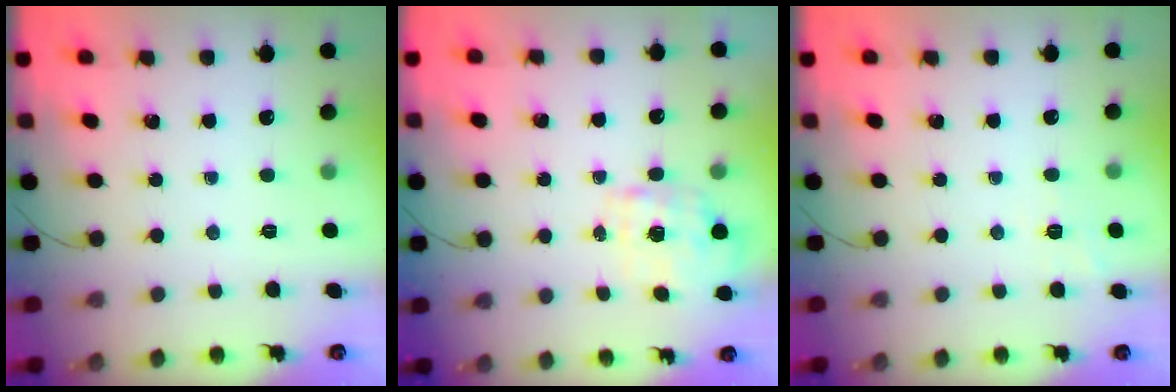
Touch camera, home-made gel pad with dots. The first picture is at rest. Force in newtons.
{"total": 1.8, "press": 1.7, "slide": 0.6}
{"total": 2.0, "press": 1.5, "slide": 1.4}